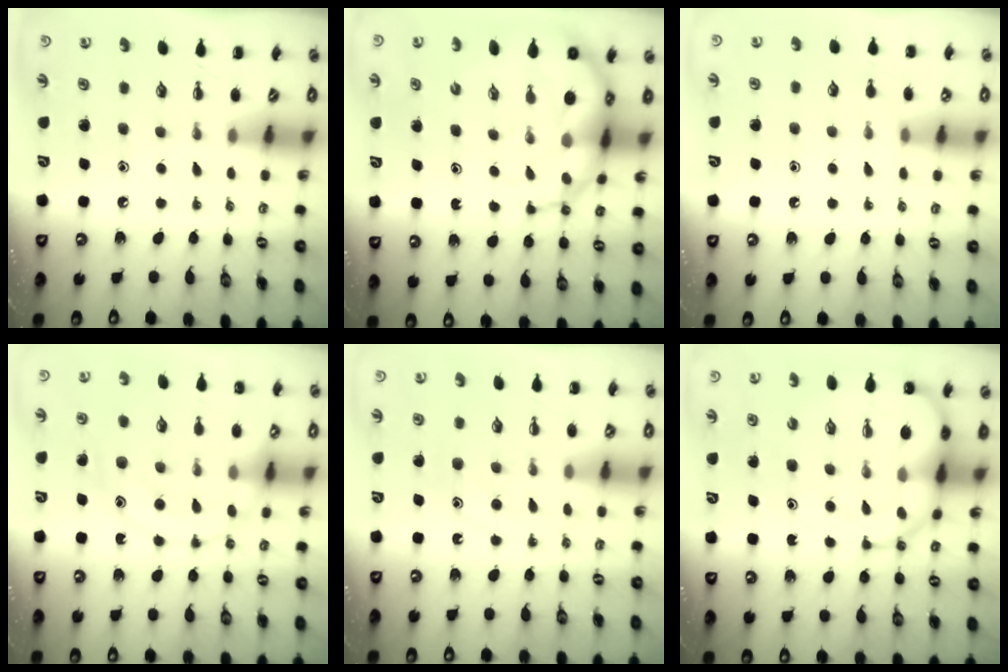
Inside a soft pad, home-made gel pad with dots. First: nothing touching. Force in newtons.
{"total": 11.6, "press": 11.2, "slide": 3.2}
{"total": 4.4, "press": 4.2, "slide": 1.5}
{"total": 14.3, "press": 14.3, "slide": 0.3}
{"total": 11.3, "press": 11.2, "slide": 1.0}
{"total": 11.3, "press": 10.9, "slide": 3.1}